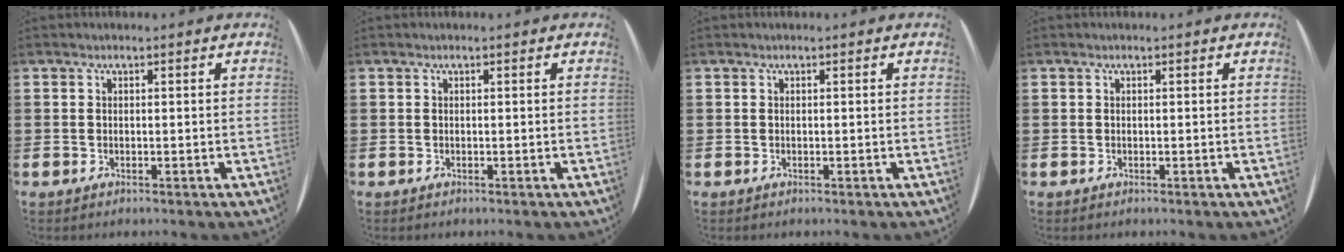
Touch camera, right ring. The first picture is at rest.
{"total": 0.0}
{"total": 0.0}
{"total": 0.0}